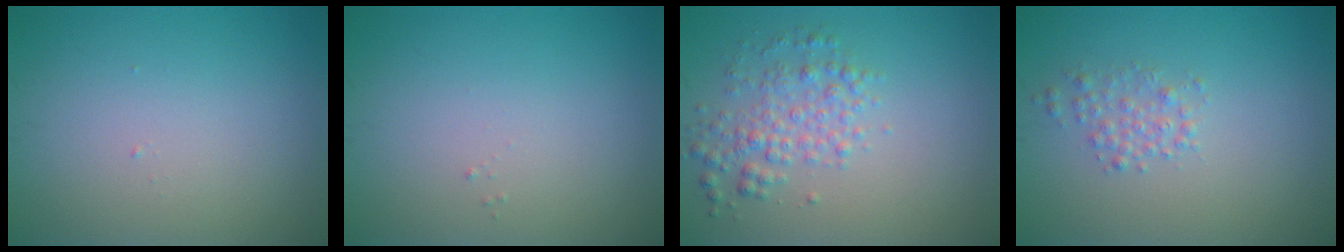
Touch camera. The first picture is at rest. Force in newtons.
{"total": 0.0}
{"total": 3.0, "press": 3.0, "slide": 0.0}
{"total": 1.6, "press": 1.6, "slide": 0.0}